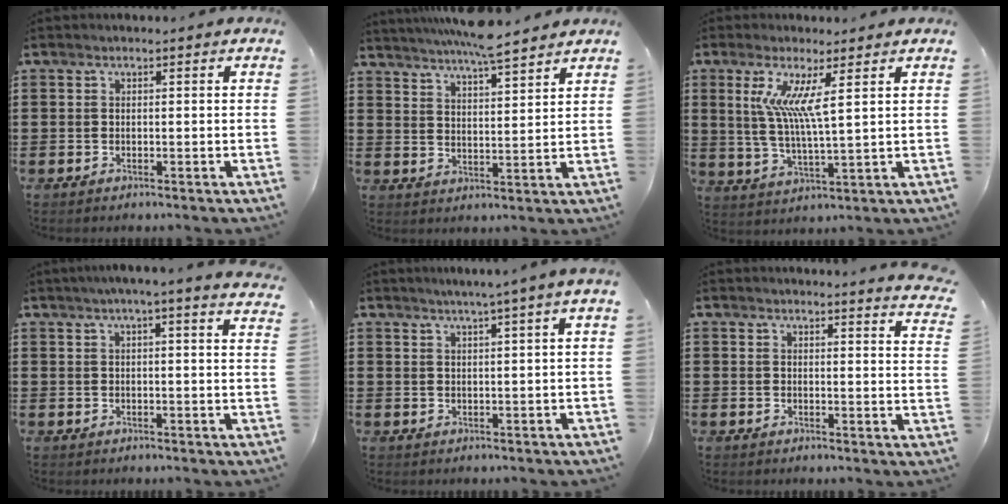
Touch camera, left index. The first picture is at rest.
{"total": 5.4, "force": [5.1, -0.5, 1.7], "torque": [-0.050, -0.026, 0.089]}
{"total": 7.4, "force": [3.2, 0.3, 6.6], "torque": [-0.140, -0.006, 0.054]}
{"total": 3.0, "force": [2.4, -0.5, 1.7], "torque": [-0.039, -0.003, 0.043]}
{"total": 2.1, "force": [1.3, -0.7, 1.4], "torque": [-0.026, -0.006, 0.022]}
{"total": 3.0, "force": [2.9, -0.6, 0.6], "torque": [-0.014, -0.018, 0.051]}